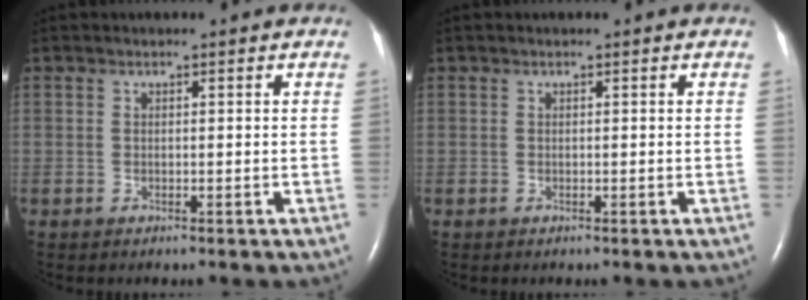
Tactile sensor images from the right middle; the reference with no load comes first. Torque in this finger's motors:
{"motor_torque": [0.00, 0.00, 0.00, -0.09]}